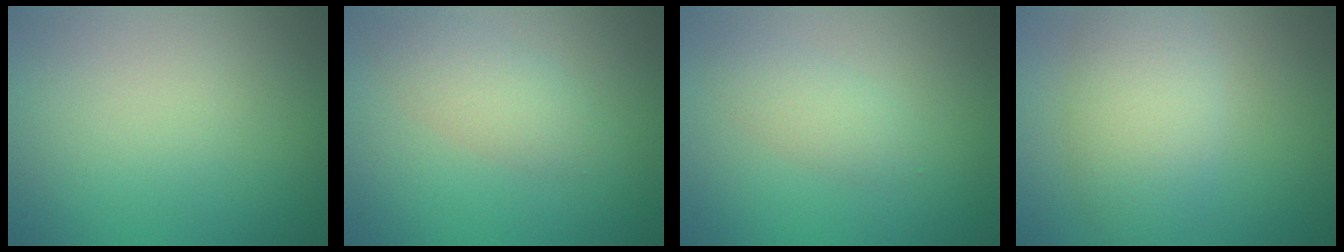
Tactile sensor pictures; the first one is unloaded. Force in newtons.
{"total": 2.4, "press": 2.4, "slide": 0.2}
{"total": 1.7, "press": 1.7, "slide": 0.1}
{"total": 5.2, "press": 5.2, "slide": 0.1}